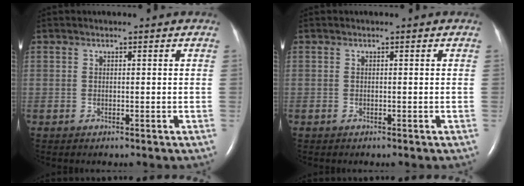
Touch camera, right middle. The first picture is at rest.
{"total": 0.0}